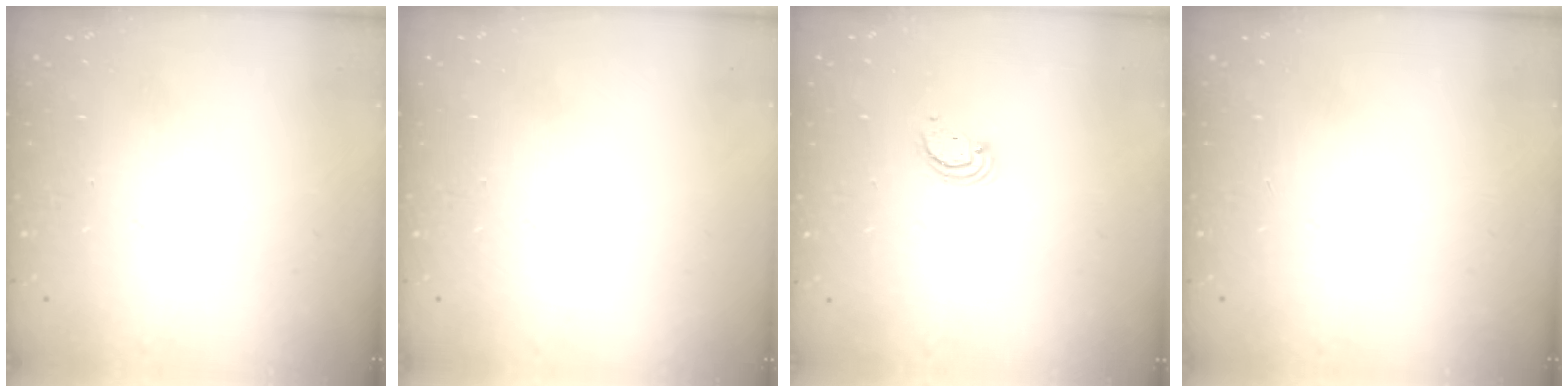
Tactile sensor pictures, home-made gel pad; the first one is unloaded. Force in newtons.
{"total": 0.0}
{"total": 2.3, "press": 2.3, "slide": 0.2}
{"total": 0.0}